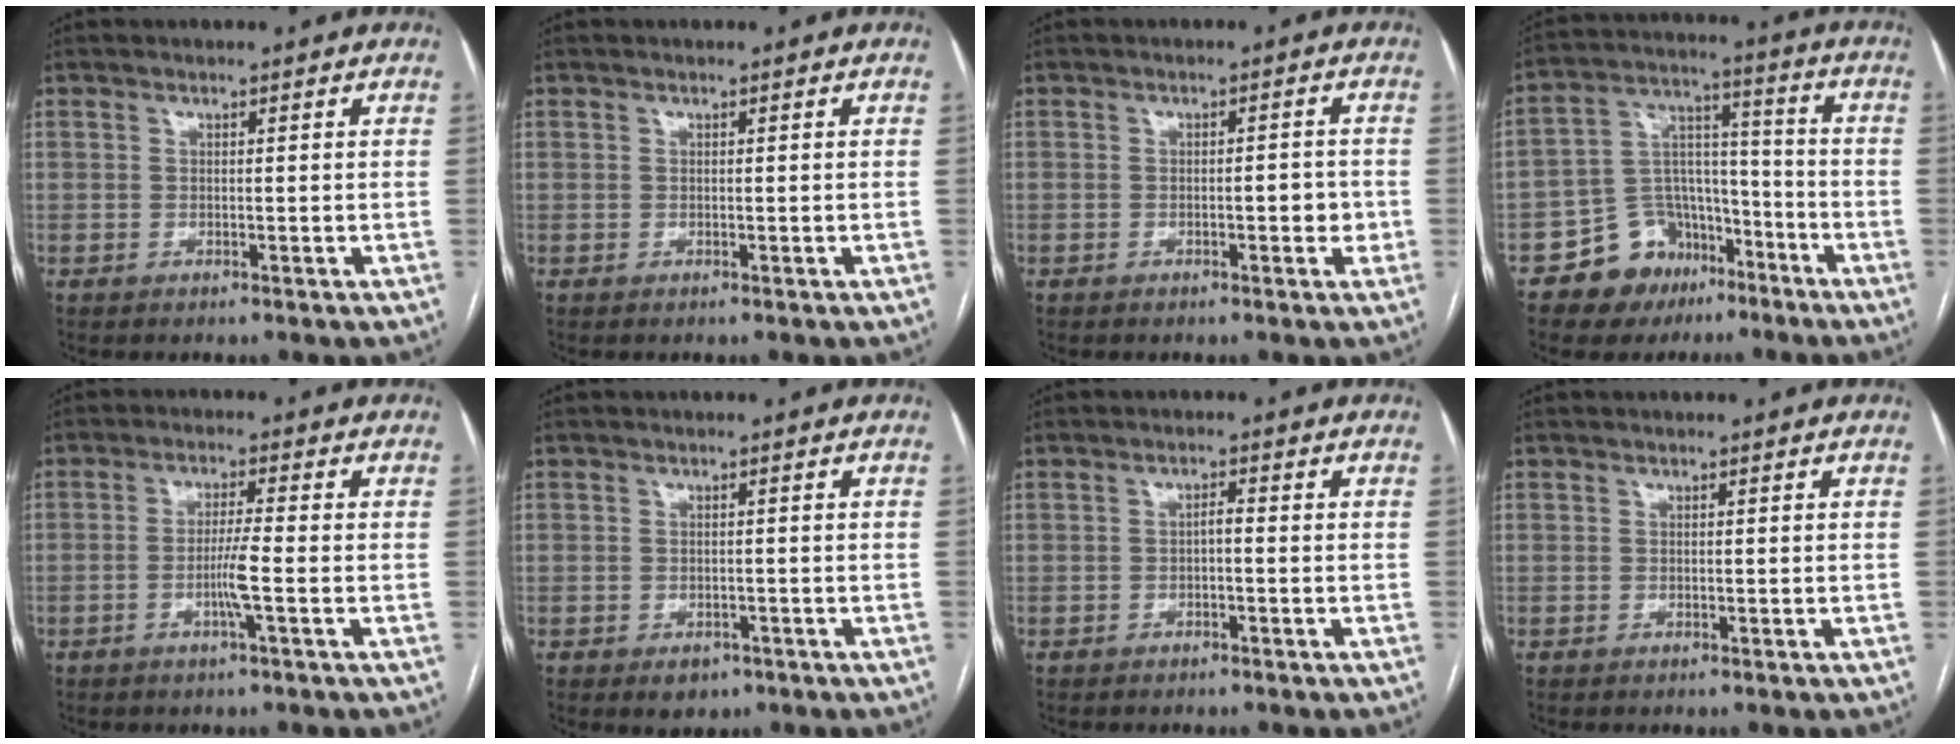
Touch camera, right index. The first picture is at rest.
{"total": 0.0}
{"total": 2.9, "force": [-0.8, 1.0, 2.6], "torque": [-0.033, 0.006, -0.008]}
{"total": 11.6, "force": [-6.9, 8.6, 3.5], "torque": [-0.059, 0.055, -0.105]}
{"total": 4.2, "force": [-1.3, -0.5, 4.0], "torque": [-0.078, -0.002, -0.025]}
{"total": 2.7, "force": [-1.5, 2.0, 1.1], "torque": [-0.009, 0.001, -0.010]}
{"total": 1.3, "force": [-0.3, 0.4, 1.2], "torque": [-0.019, 0.004, -0.007]}
{"total": 0.0}